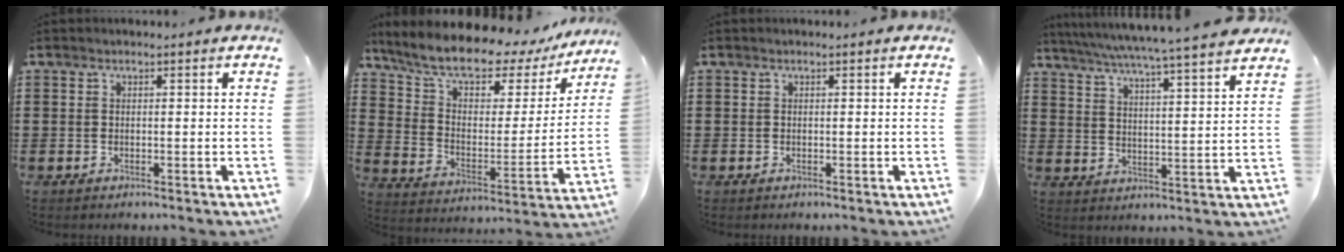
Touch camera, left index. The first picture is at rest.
{"total": 9.5, "force": [8.0, 2.6, 4.4], "torque": [-0.114, -0.052, 0.134]}
{"total": 0.0}
{"total": 5.2, "force": [4.6, -1.1, 2.0], "torque": [-0.061, -0.040, 0.072]}